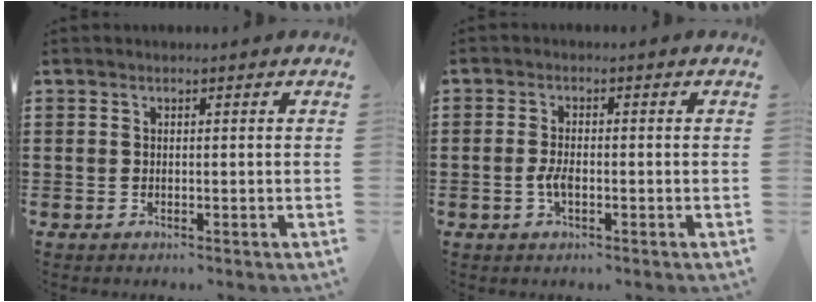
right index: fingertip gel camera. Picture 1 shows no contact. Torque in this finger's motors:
{"motor_torque": [1.09, 1.05, 0.07, 0.02]}